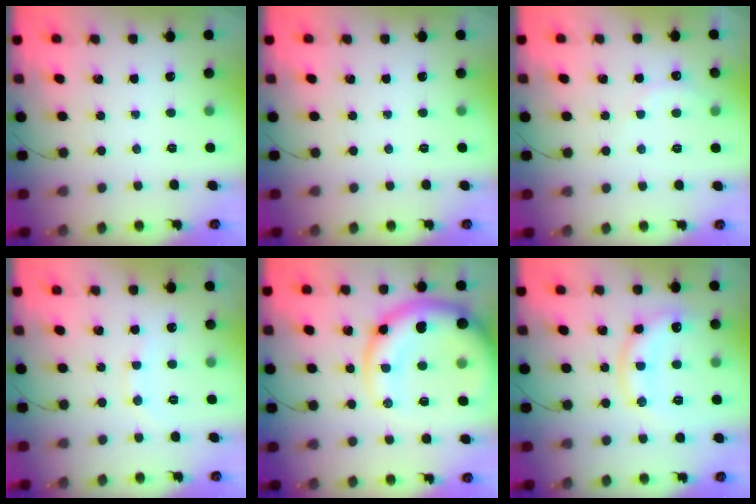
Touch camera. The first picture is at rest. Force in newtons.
{"total": 0.0}
{"total": 5.9, "press": 5.8, "slide": 1.0}
{"total": 6.7, "press": 6.6, "slide": 1.1}
{"total": 16.4, "press": 15.8, "slide": 4.5}
{"total": 14.7, "press": 14.7, "slide": 1.0}